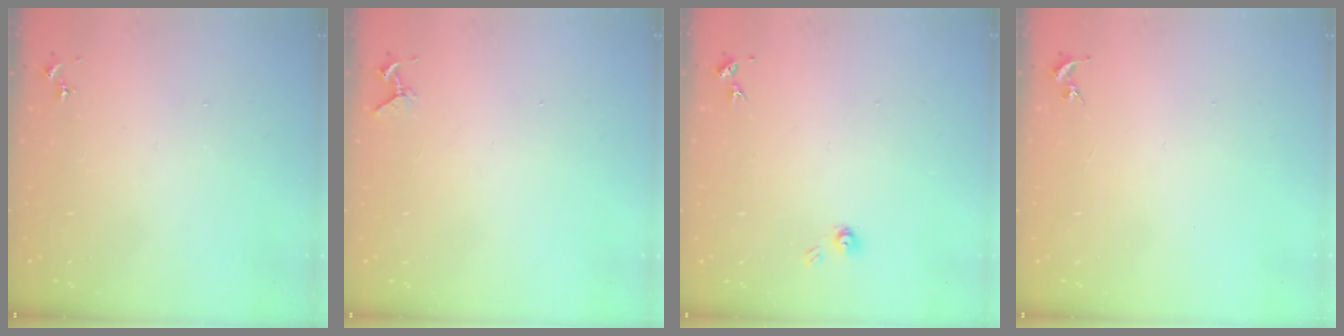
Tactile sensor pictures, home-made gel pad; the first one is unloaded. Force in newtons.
{"total": 4.2, "press": 4.2, "slide": 0.4}
{"total": 4.0, "press": 4.0, "slide": 0.4}
{"total": 0.0}